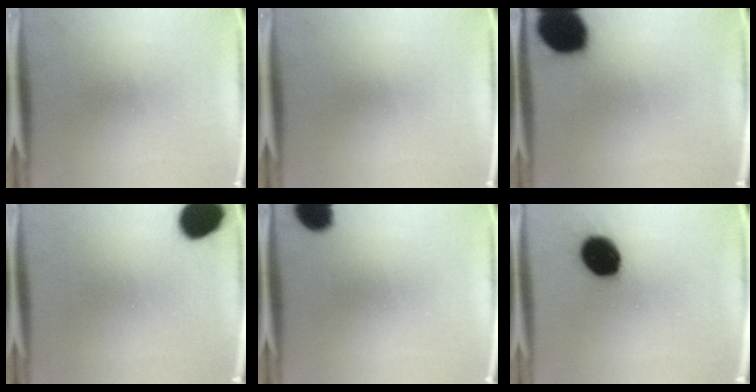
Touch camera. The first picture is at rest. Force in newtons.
{"total": 0.0}
{"total": 18.7}
{"total": 11.7}
{"total": 7.9}
{"total": 15.0}